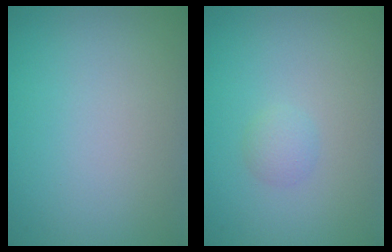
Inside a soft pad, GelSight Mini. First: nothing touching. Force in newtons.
{"total": 1.3, "press": 1.3, "slide": 0.1}